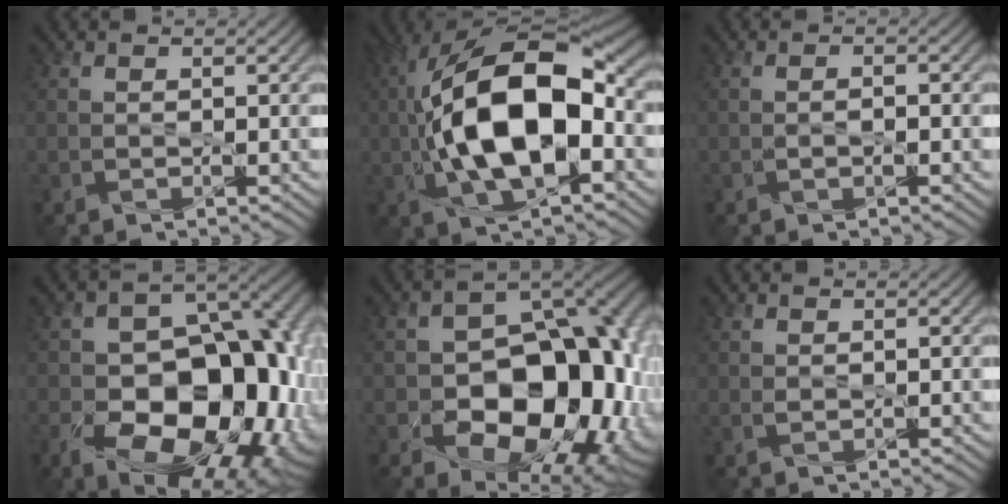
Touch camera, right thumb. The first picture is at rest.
{"total": 16.0, "force": [-1.2, 7.0, 14.3], "torque": [-0.258, 0.037, -0.035]}
{"total": 0.9, "force": [-0.5, -0.1, 0.7], "torque": [-0.002, 0.003, -0.008]}
{"total": 20.1, "force": [-5.8, 13.9, 13.4], "torque": [-0.175, -0.020, -0.084]}
{"total": 18.0, "force": [-4.7, 12.0, 12.7], "torque": [-0.147, -0.019, -0.062]}
{"total": 0.6, "force": [0.5, 0.1, 0.3], "torque": [-0.009, 0.004, 0.010]}